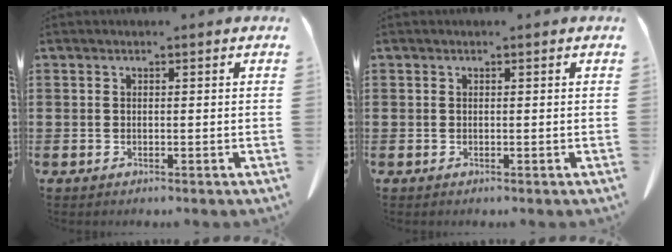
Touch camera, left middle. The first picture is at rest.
{"total": 0.0}